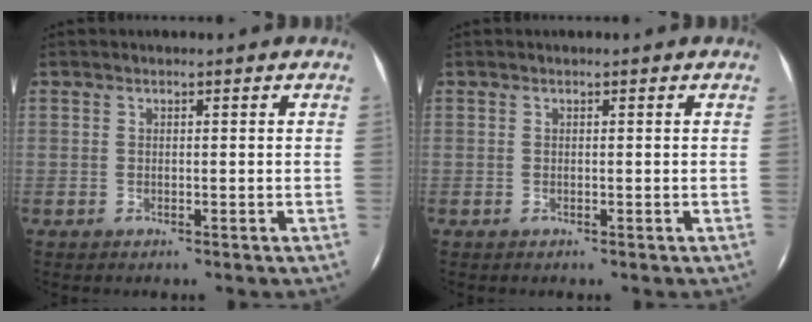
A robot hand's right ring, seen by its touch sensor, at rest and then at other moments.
{"total": 0.0}